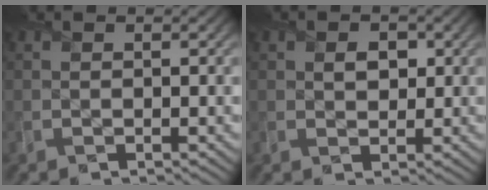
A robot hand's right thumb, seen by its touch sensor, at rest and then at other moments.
{"total": 2.1, "force": [0.6, 1.5, 1.4], "torque": [-0.026, -0.004, 0.010]}